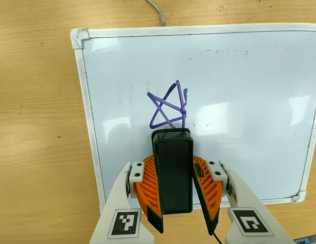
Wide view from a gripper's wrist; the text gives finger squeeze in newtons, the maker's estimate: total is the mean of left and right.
{"total": 9.7, "left": 9.8, "right": 9.7}